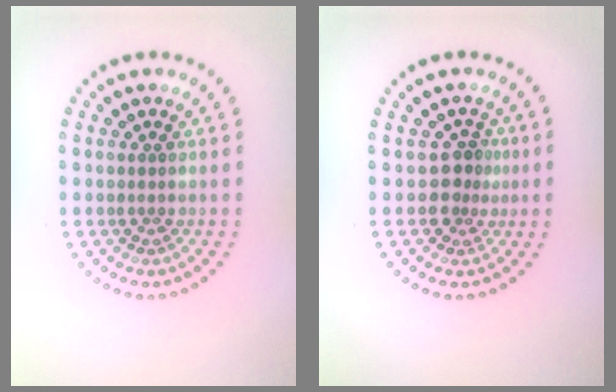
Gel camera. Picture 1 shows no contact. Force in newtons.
{"total": 2.4, "press": 1.8, "slide": 1.6}